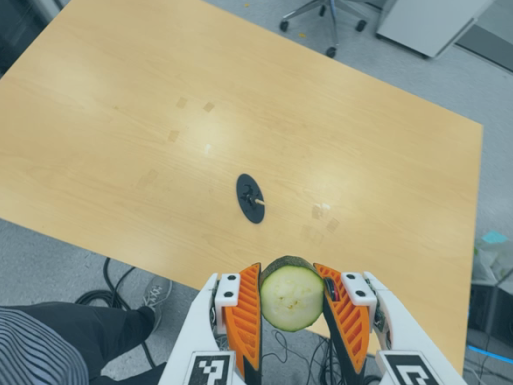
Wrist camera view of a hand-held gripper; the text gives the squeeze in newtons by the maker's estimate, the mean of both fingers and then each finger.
{"total": 9.6, "left": 8.5, "right": 10.8}